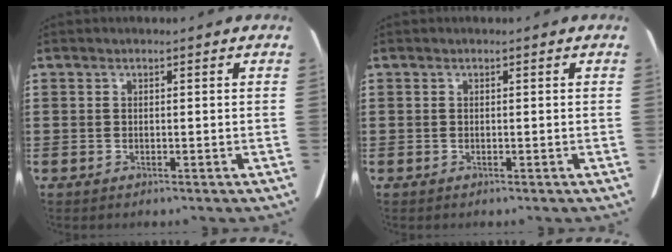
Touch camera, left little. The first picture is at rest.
{"total": 0.0}